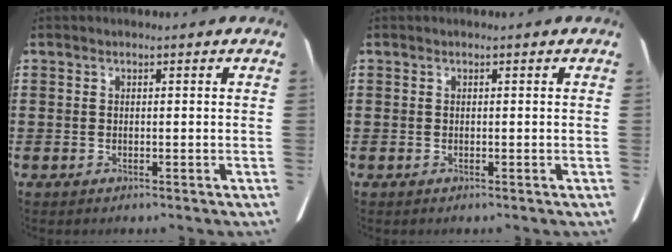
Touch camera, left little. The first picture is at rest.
{"total": 0.0}